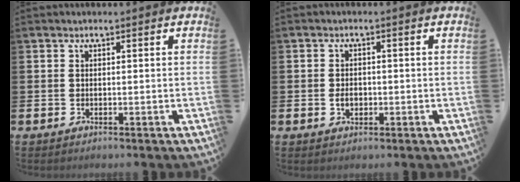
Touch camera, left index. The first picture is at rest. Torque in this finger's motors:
{"motor_torque": [0.08, 0.00, 0.03, 0.05]}